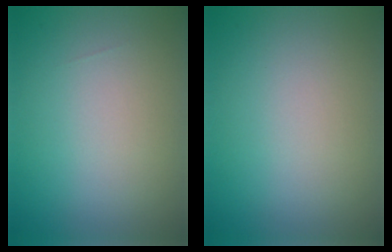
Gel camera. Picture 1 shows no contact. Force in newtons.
{"total": 0.0}